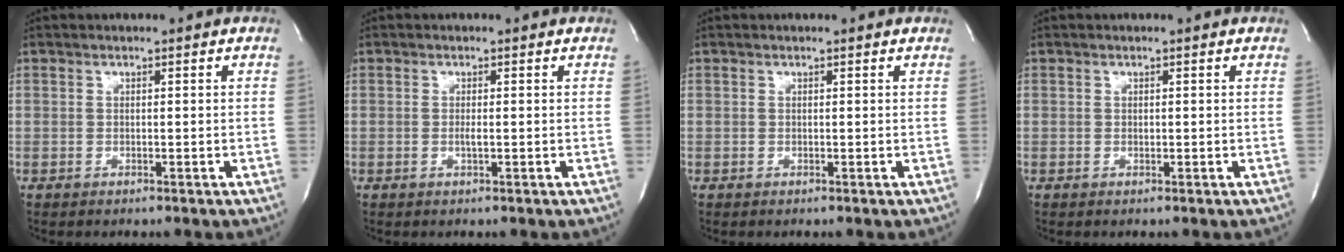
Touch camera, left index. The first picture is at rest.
{"total": 0.8, "force": [-0.1, 0.0, 0.8], "torque": [-0.021, -0.002, -0.002]}
{"total": 0.8, "force": [0.7, 0.1, 0.1], "torque": [-0.009, 0.002, 0.005]}
{"total": 0.0}